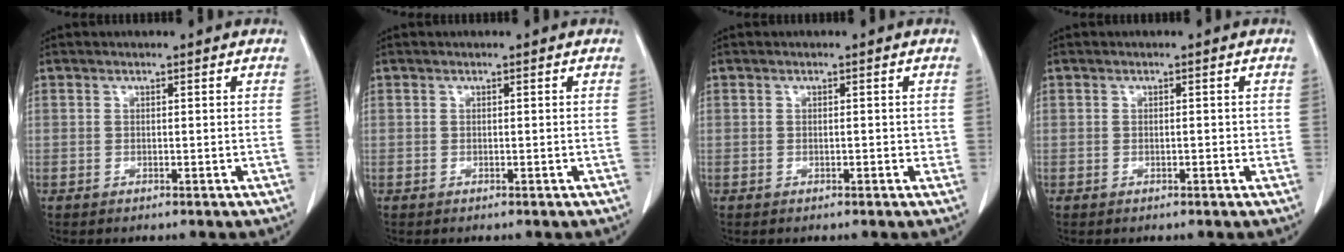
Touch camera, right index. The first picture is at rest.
{"total": 0.0}
{"total": 1.1, "force": [0.0, 0.6, 0.9], "torque": [-0.010, 0.002, -0.003]}
{"total": 0.9, "force": [-0.1, 0.4, 0.8], "torque": [-0.010, 0.002, -0.003]}